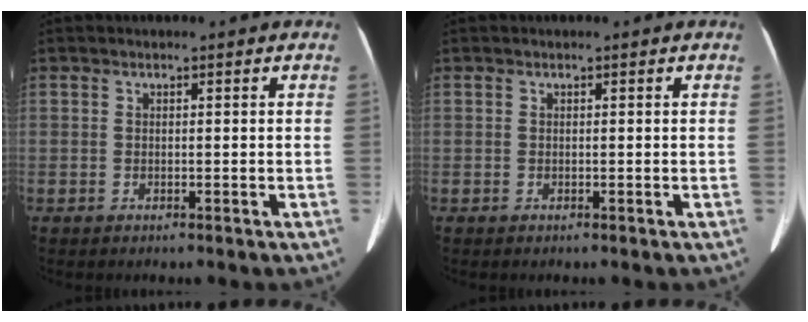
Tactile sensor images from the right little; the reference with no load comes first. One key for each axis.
{"total": 0.0}